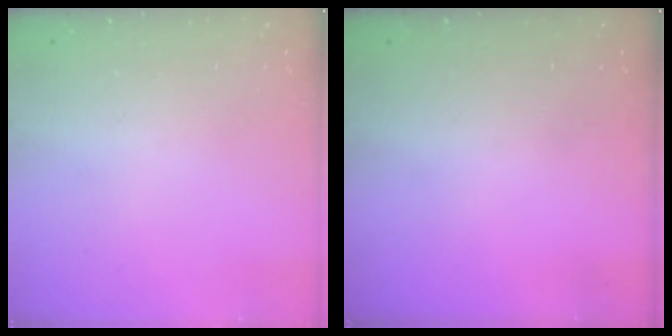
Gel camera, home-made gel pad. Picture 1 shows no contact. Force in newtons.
{"total": 0.0}